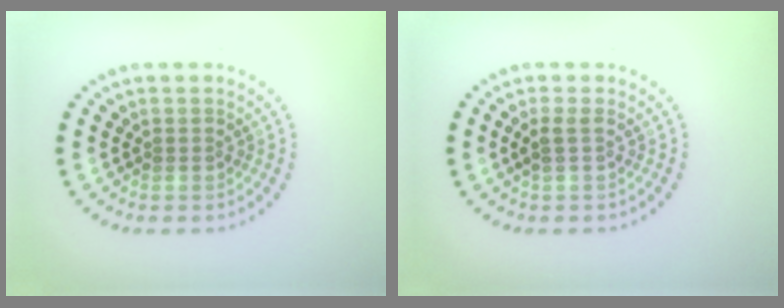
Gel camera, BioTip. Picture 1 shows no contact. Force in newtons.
{"total": 1.2, "press": 1.0, "slide": 0.5}